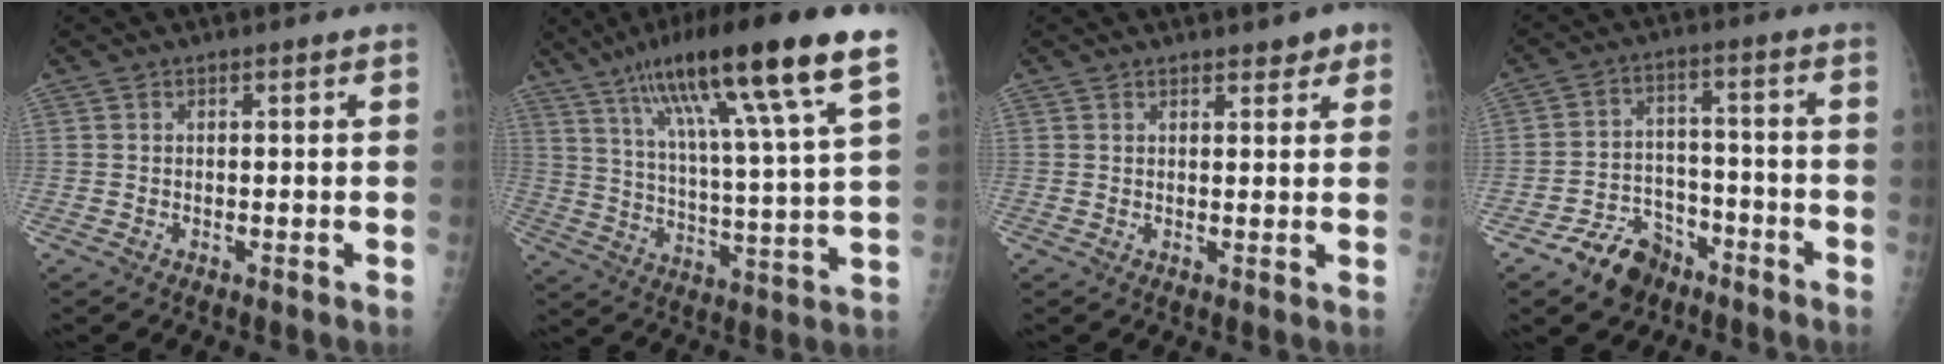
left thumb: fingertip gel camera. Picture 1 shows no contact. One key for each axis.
{"total": 23.4, "fx": 13.6, "fy": 2.7, "fz": 18.8, "tx": -0.300, "ty": -0.026, "tz": 0.219}
{"total": 3.1, "fx": 2.3, "fy": 1.4, "fz": 1.7, "tx": -0.005, "ty": -0.010, "tz": 0.028}
{"total": 9.3, "fx": -6.4, "fy": 6.1, "fz": 3.0, "tx": -0.019, "ty": 0.056, "tz": -0.107}